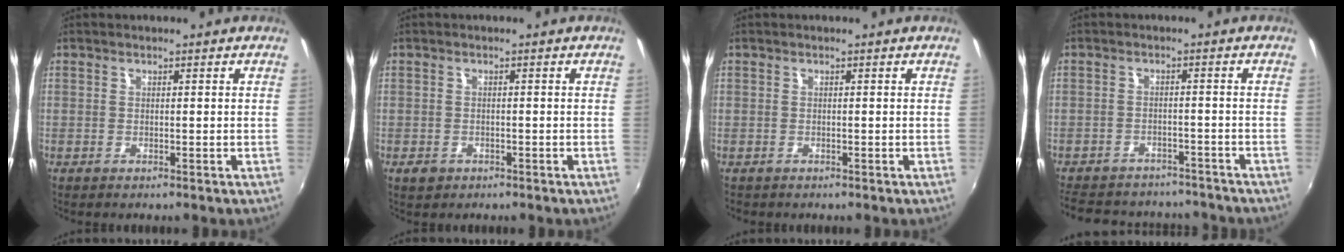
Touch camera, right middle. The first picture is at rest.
{"total": 2.1, "force": [-1.1, 1.5, 0.8], "torque": [-0.017, -0.002, -0.016]}
{"total": 0.8, "force": [-0.4, 0.7, -0.1], "torque": [-0.001, 0.000, -0.005]}
{"total": 16.9, "force": [-14.5, 6.7, 5.8], "torque": [-0.134, 0.014, -0.191]}